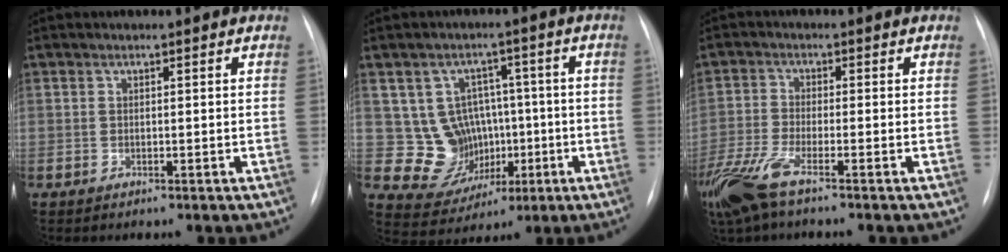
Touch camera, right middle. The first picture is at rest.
{"total": 9.4, "force": [0.0, 9.1, 2.6], "torque": [-0.035, 0.037, 0.022]}
{"total": 8.2, "force": [-5.5, 1.4, 6.0], "torque": [-0.136, -0.016, -0.112]}